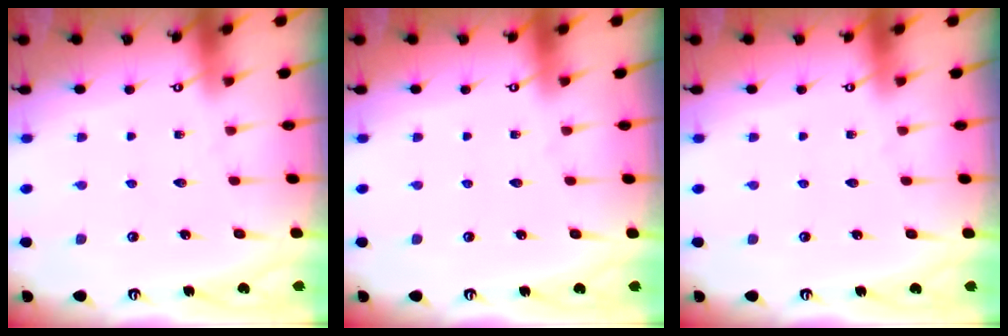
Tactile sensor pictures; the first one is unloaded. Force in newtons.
{"total": 0.0}
{"total": 0.0}